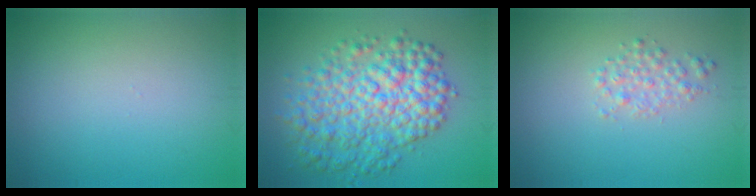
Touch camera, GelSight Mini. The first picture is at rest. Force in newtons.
{"total": 8.1, "press": 8.1, "slide": 0.1}
{"total": 1.8, "press": 1.8, "slide": 0.1}